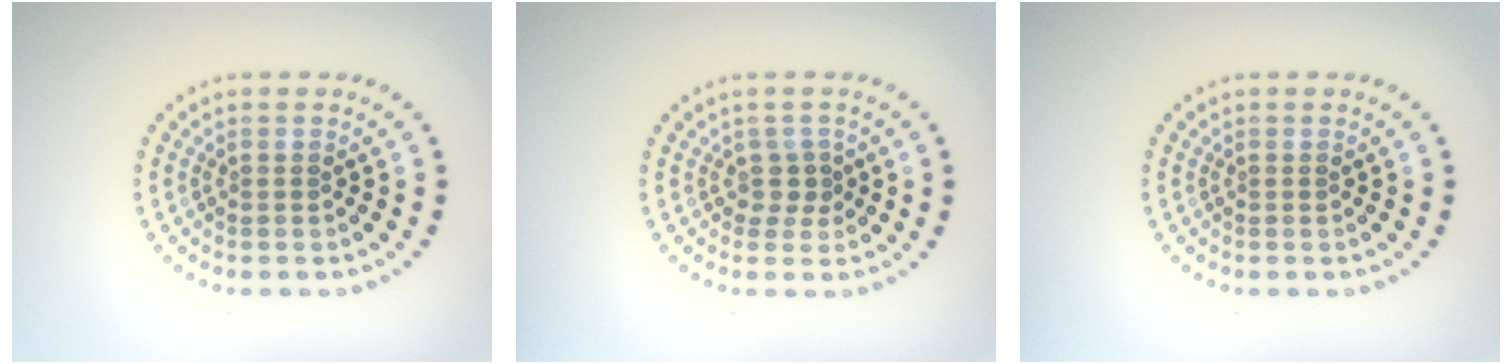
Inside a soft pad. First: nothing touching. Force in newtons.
{"total": 1.5, "press": 1.1, "slide": 1.0}
{"total": 0.0}